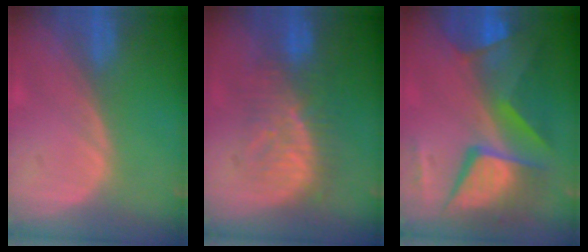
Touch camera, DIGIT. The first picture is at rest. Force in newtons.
{"total": 7.9, "press": 7.8, "slide": 1.6}
{"total": 11.5, "press": 11.4, "slide": 1.3}